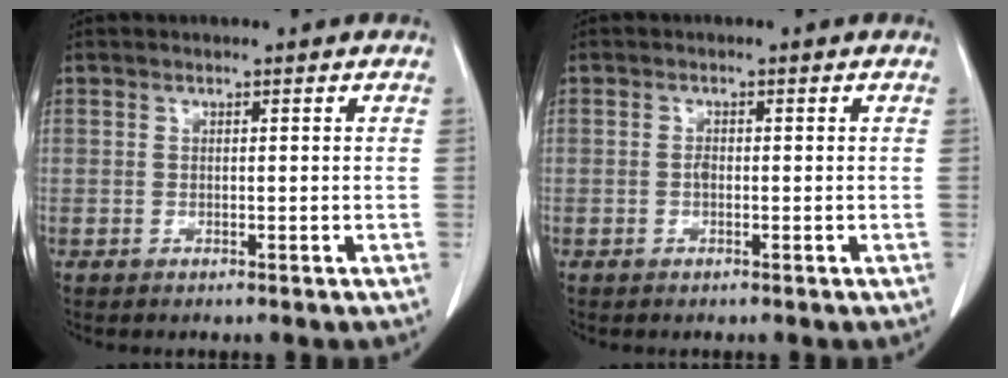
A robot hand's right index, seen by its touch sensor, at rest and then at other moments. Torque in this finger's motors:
{"motor_torque": [0.40, -0.17, 0.09, 0.04]}